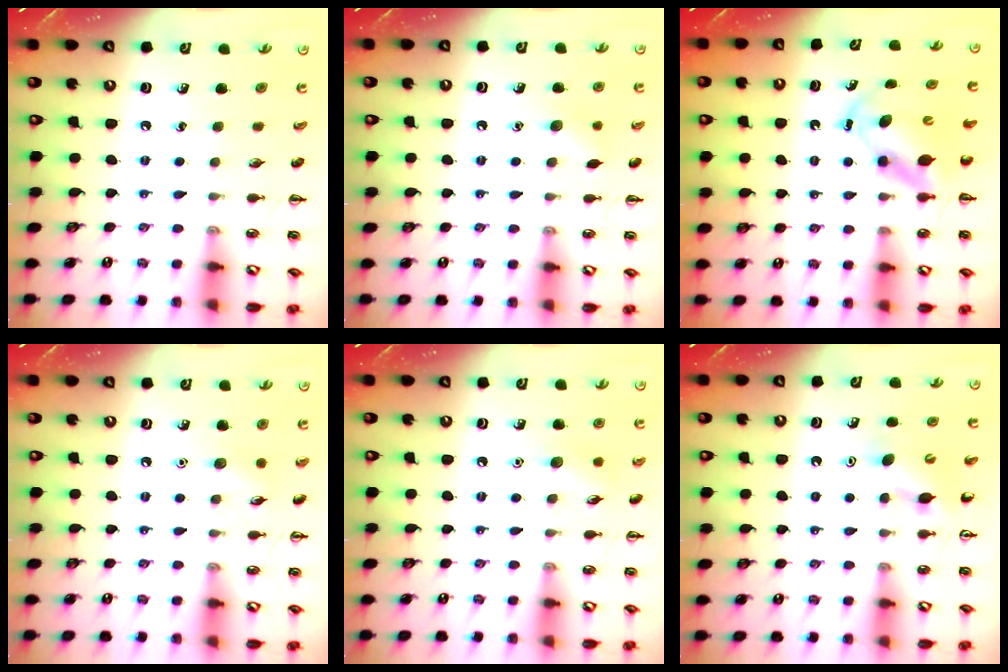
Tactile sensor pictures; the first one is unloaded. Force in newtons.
{"total": 6.7, "press": 6.5, "slide": 1.3}
{"total": 5.9, "press": 5.8, "slide": 1.1}
{"total": 4.7, "press": 4.5, "slide": 1.5}
{"total": 7.2, "press": 7.0, "slide": 1.9}
{"total": 5.9, "press": 5.7, "slide": 1.5}